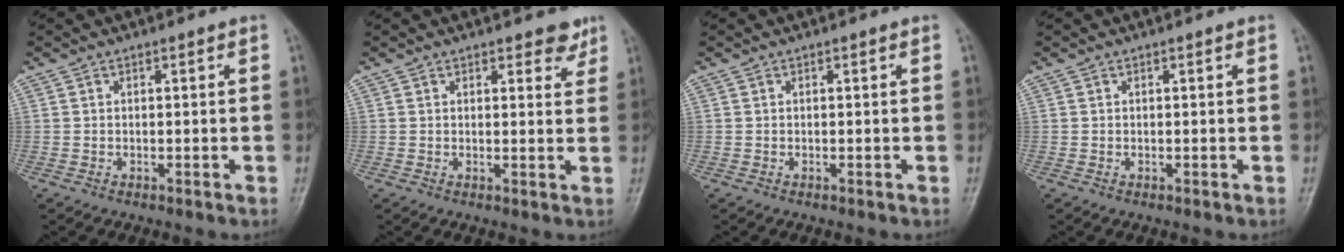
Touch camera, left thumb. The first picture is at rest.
{"total": 3.5, "force": [2.6, 1.7, 1.7], "torque": [0.005, -0.014, 0.031]}
{"total": 0.0}
{"total": 0.0}